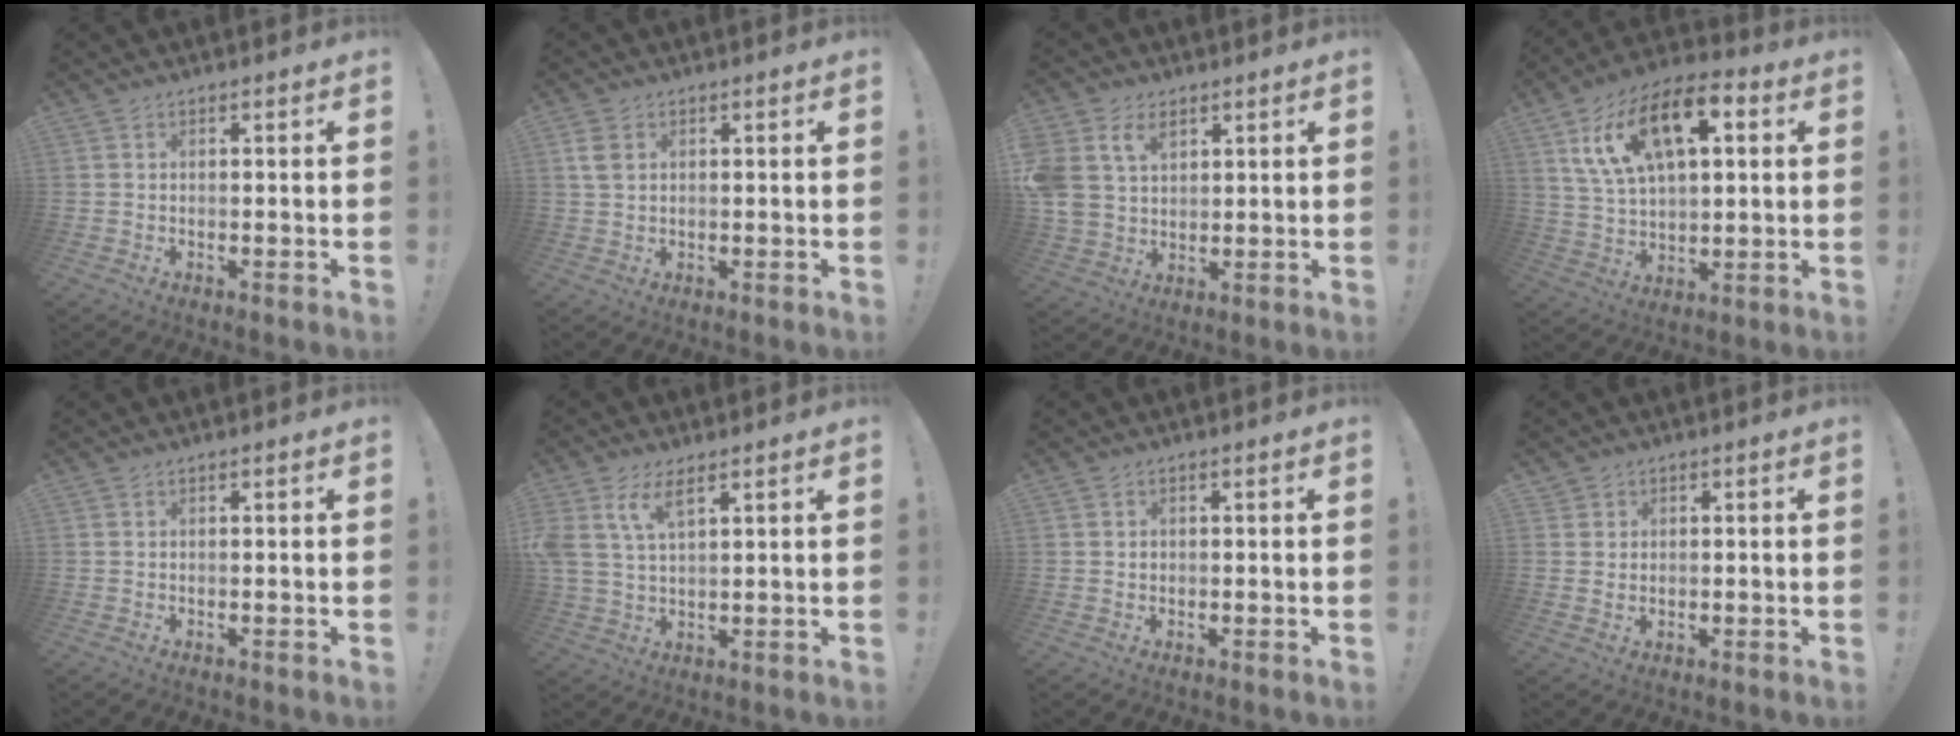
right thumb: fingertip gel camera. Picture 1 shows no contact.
{"total": 4.3, "force": [1.5, 2.9, 2.8], "torque": [-0.048, 0.000, 0.028]}
{"total": 10.8, "force": [5.2, 7.8, 5.3], "torque": [-0.117, -0.019, 0.101]}
{"total": 18.6, "force": [8.2, 9.9, 13.5], "torque": [-0.236, -0.026, 0.144]}
{"total": 0.0}
{"total": 7.8, "force": [4.4, 3.5, 5.5], "torque": [-0.119, -0.012, 0.081]}
{"total": 1.0, "force": [0.2, 0.9, 0.0], "torque": [-0.001, 0.003, 0.004]}
{"total": 2.7, "force": [1.3, 2.3, 0.4], "torque": [0.002, -0.008, 0.021]}